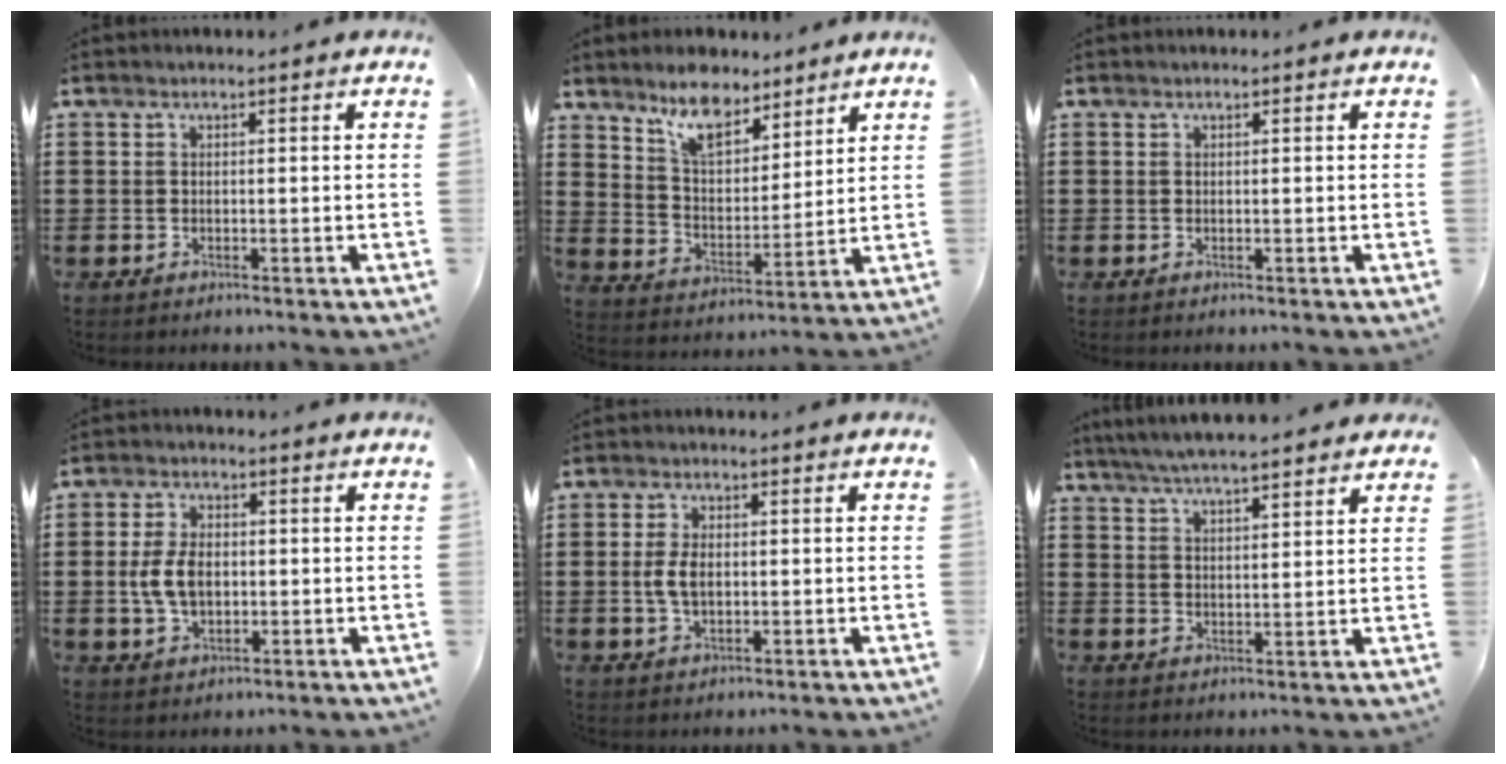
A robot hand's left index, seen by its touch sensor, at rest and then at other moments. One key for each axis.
{"total": 8.5, "fx": 7.3, "fy": 2.9, "fz": 3.4, "tx": -0.076, "ty": -0.023, "tz": 0.134}
{"total": 0.0}
{"total": 5.9, "fx": -0.2, "fy": 3.7, "fz": 4.6, "tx": -0.112, "ty": 0.004, "tz": -0.010}
{"total": 4.2, "fx": 0.0, "fy": 2.4, "fz": 3.5, "tx": -0.085, "ty": 0.002, "tz": -0.007}
{"total": 4.8, "fx": 4.5, "fy": 0.1, "fz": 1.8, "tx": -0.048, "ty": -0.016, "tz": 0.080}